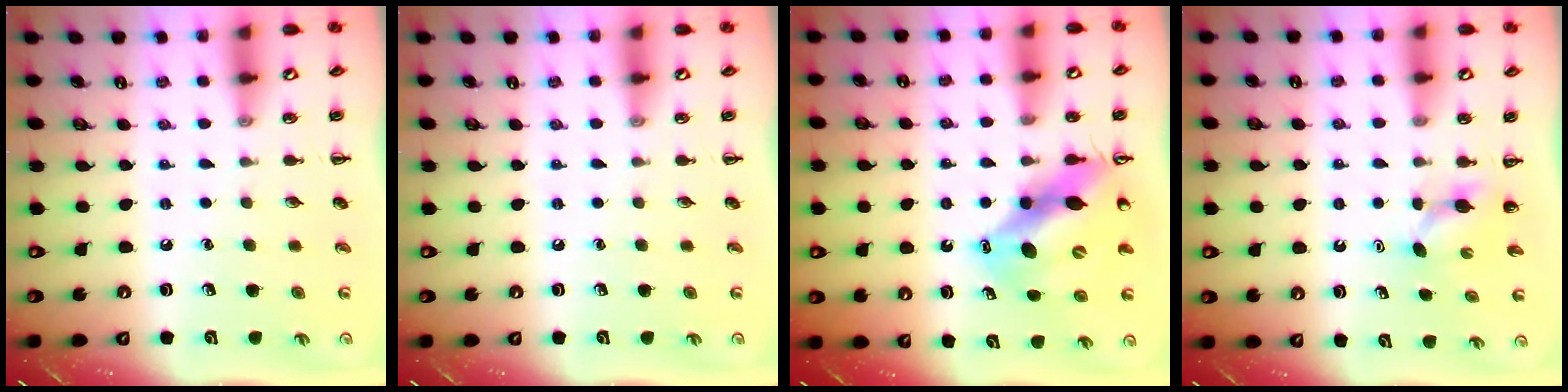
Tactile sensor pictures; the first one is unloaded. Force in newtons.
{"total": 0.0}
{"total": 13.8, "press": 13.1, "slide": 4.4}
{"total": 2.9, "press": 2.8, "slide": 0.8}